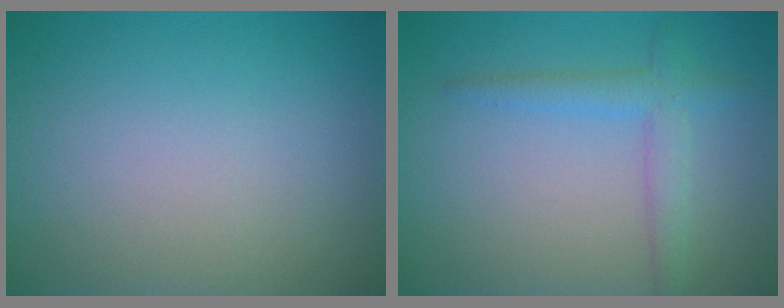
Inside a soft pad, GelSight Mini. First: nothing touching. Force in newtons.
{"total": 2.7, "press": 2.7, "slide": 0.0}